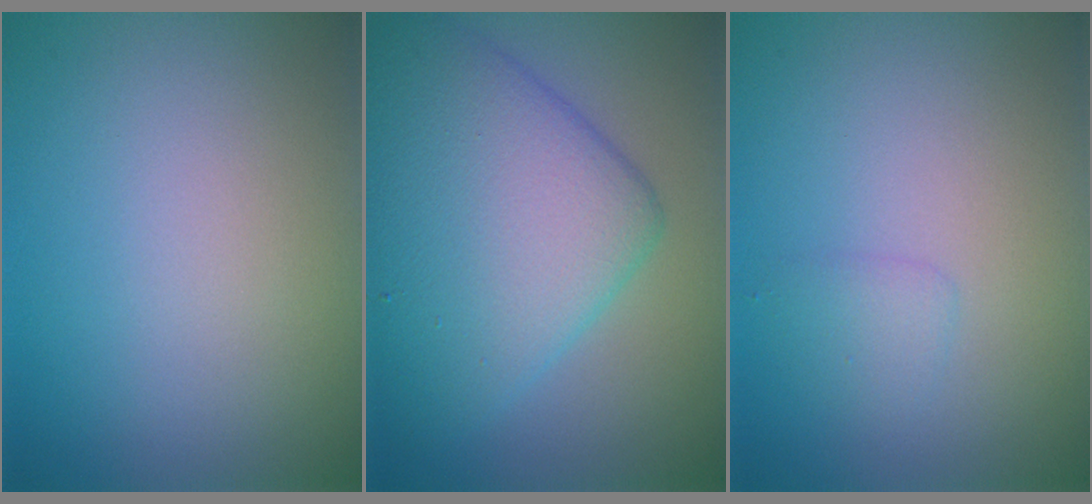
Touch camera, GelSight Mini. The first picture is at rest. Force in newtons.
{"total": 9.8, "press": 9.8, "slide": 0.1}
{"total": 1.1, "press": 1.1, "slide": 0.1}